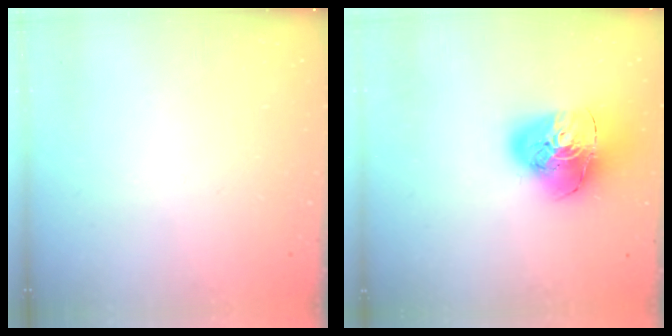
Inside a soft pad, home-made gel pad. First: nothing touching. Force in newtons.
{"total": 18.7, "press": 18.6, "slide": 2.1}